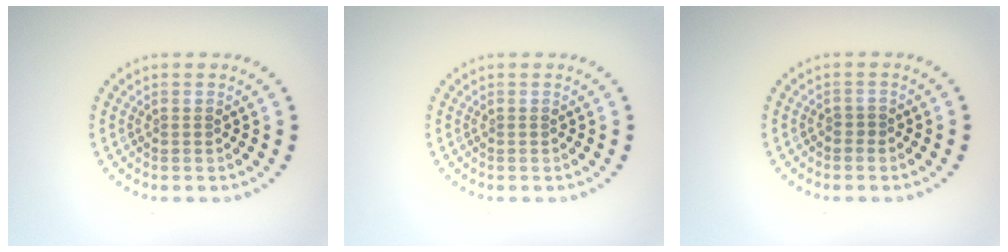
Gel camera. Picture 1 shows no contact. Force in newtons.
{"total": 0.0}
{"total": 0.5, "press": 0.2, "slide": 0.5}